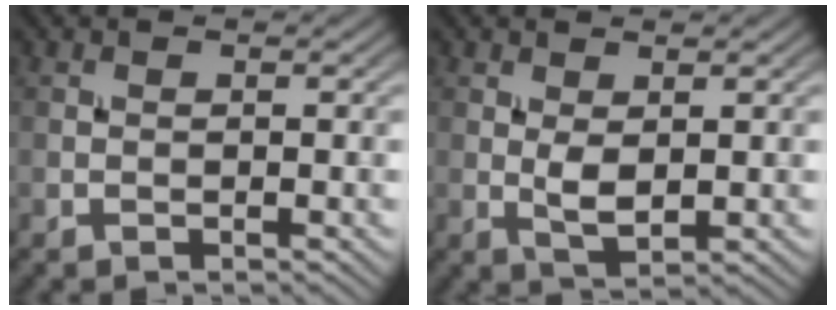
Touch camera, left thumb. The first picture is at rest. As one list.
[{"total": 2.7, "force": [0.5, 1.2, 2.4], "torque": [-0.049, -0.004, 0.015]}]